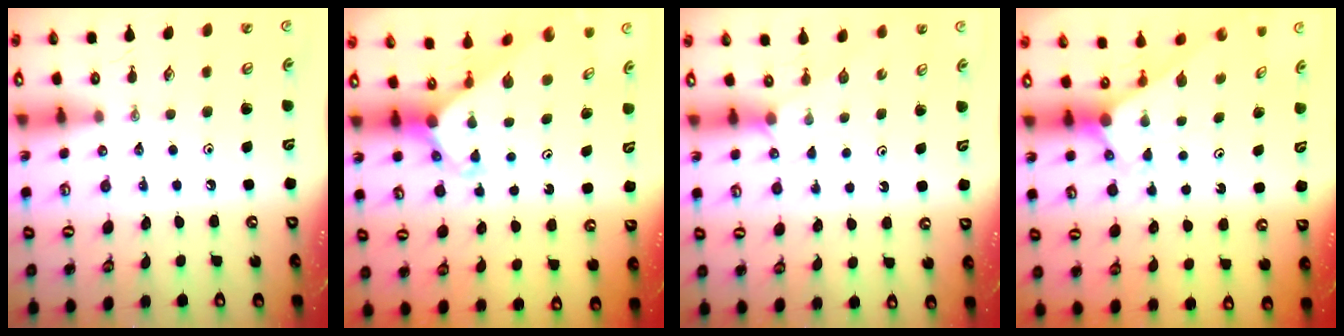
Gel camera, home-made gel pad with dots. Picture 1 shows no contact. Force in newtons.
{"total": 3.7, "press": 3.7, "slide": 0.1}
{"total": 2.5, "press": 2.4, "slide": 0.4}
{"total": 2.8, "press": 2.8, "slide": 0.0}